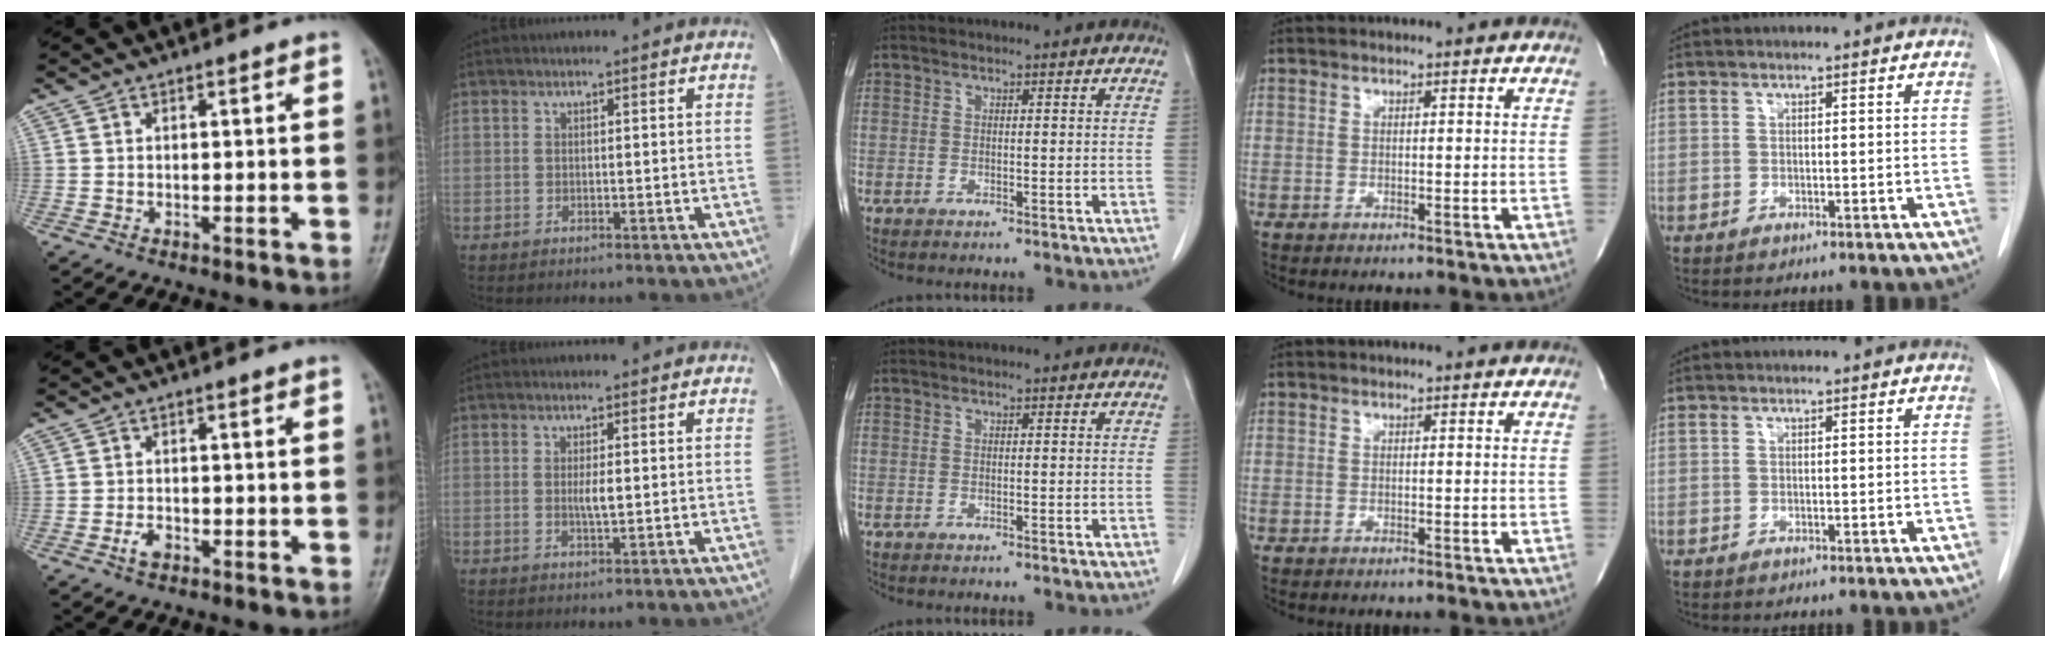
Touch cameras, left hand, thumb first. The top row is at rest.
{"thumb": {"total": 2.1, "force": [-1.1, 1.2, 1.3], "torque": [-0.026, 0.006, -0.022]}, "index": {"total": 1.8, "force": [0.2, 0.2, 1.7], "torque": [-0.036, -0.003, 0.003]}}